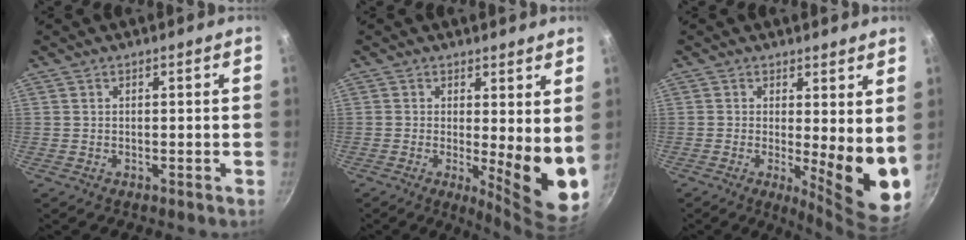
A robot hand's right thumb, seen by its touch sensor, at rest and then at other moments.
{"total": 10.3, "force": [0.5, 3.0, 9.8], "torque": [-0.120, -0.035, 0.010]}
{"total": 10.8, "force": [0.5, 3.2, 10.3], "torque": [-0.124, -0.036, 0.010]}